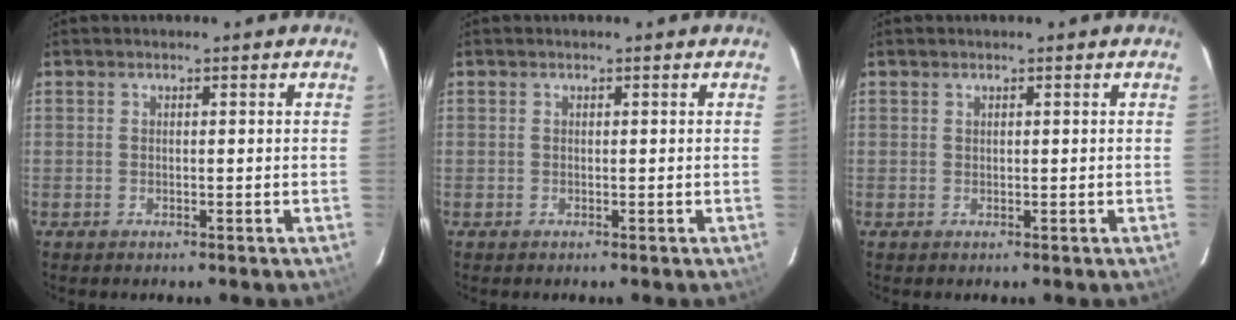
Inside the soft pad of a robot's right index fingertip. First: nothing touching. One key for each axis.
{"total": 0.0}
{"total": 0.0}